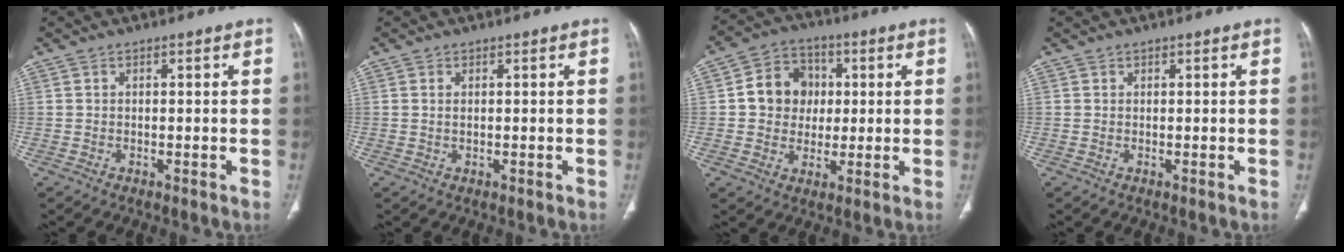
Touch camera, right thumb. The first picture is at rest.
{"total": 0.8, "force": [0.3, 0.3, 0.7], "torque": [-0.017, 0.000, 0.007]}
{"total": 10.3, "force": [1.1, 8.9, 5.0], "torque": [-0.044, 0.011, 0.012]}
{"total": 0.0}